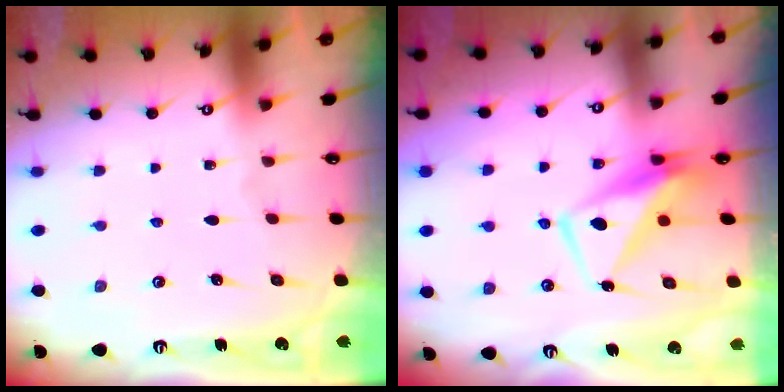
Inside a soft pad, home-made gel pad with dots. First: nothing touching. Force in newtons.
{"total": 9.2, "press": 9.0, "slide": 1.6}